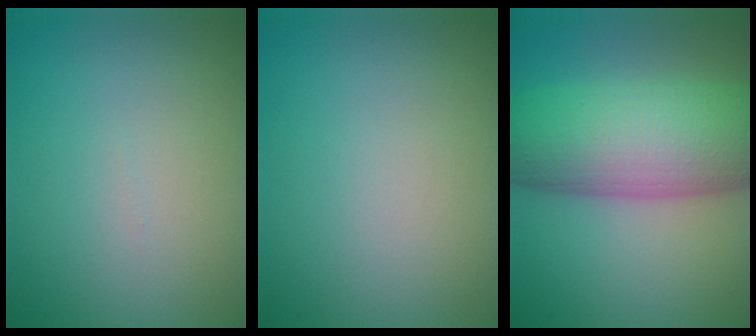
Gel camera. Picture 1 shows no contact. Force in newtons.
{"total": 0.0}
{"total": 11.9, "press": 11.9, "slide": 0.5}